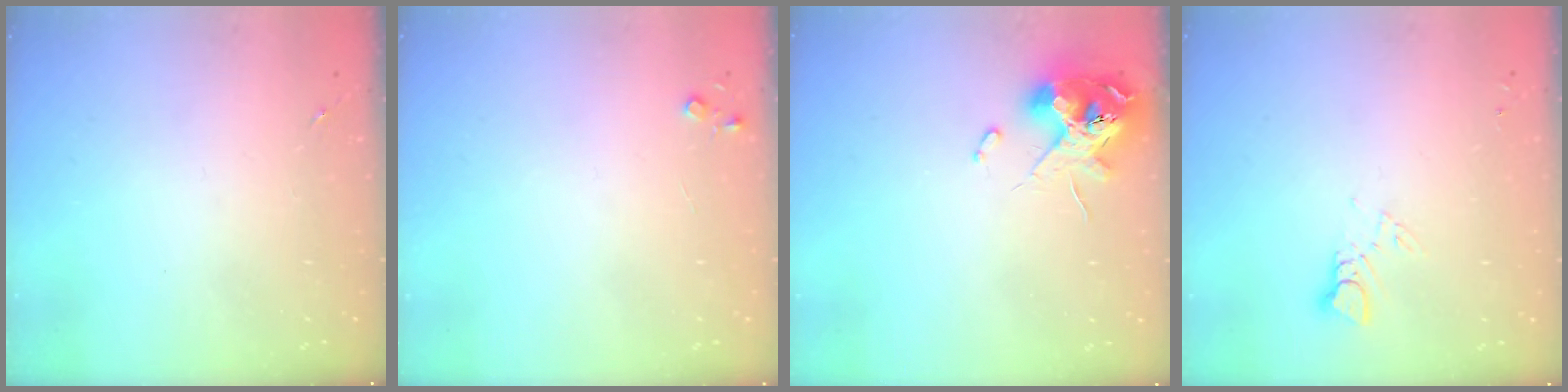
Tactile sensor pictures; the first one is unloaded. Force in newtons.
{"total": 3.6, "press": 3.6, "slide": 0.4}
{"total": 11.9, "press": 11.8, "slide": 1.5}
{"total": 2.9, "press": 2.9, "slide": 0.2}